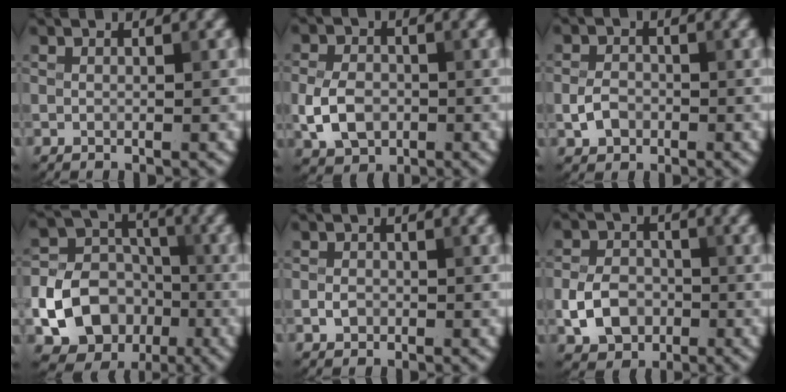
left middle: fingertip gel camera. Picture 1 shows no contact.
{"total": 4.3, "force": [-1.0, 3.2, 2.8], "torque": [-0.059, -0.002, -0.024]}
{"total": 2.3, "force": [-0.8, 1.8, 1.2], "torque": [-0.022, 0.001, -0.020]}
{"total": 10.8, "force": [-3.7, 9.0, 4.7], "torque": [-0.076, -0.025, -0.084]}
{"total": 1.2, "force": [-0.4, 0.9, 0.5], "torque": [-0.007, 0.000, -0.010]}
{"total": 4.5, "force": [-1.4, 3.5, 2.5], "torque": [-0.045, 0.000, -0.029]}